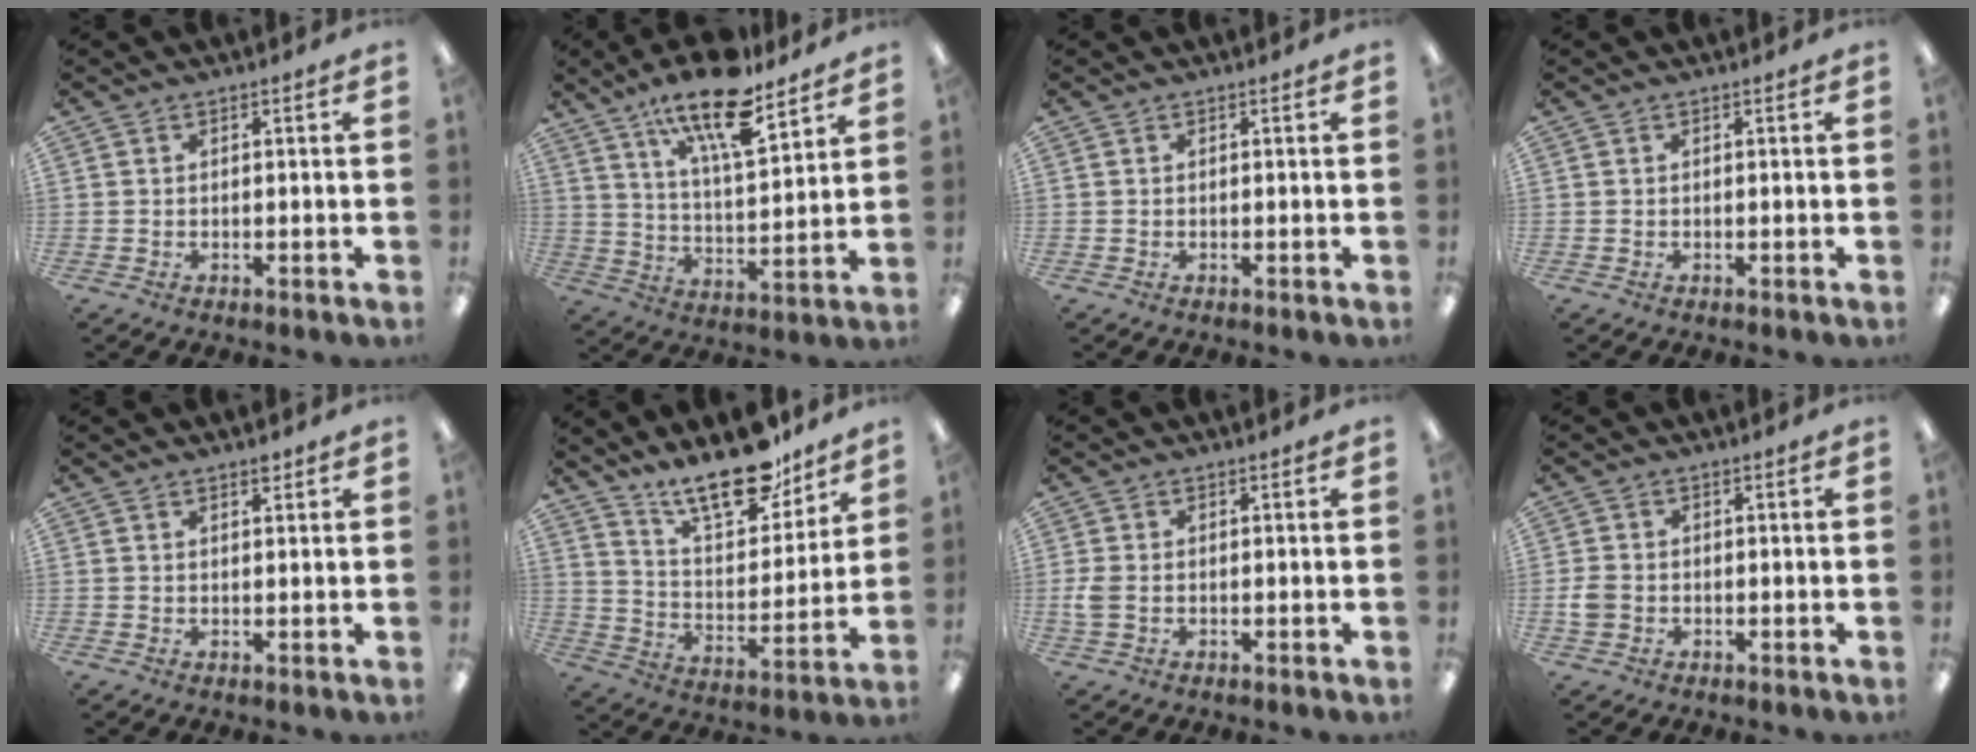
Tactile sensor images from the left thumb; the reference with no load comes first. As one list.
[{"total": 17.3, "force": [12.2, 5.5, 10.9], "torque": [-0.183, -0.064, 0.201]}, {"total": 0.0}, {"total": 0.0}, {"total": 1.5, "force": [1.3, 0.4, 0.6], "torque": [-0.006, -0.005, 0.022]}, {"total": 18.3, "force": [14.6, 6.3, 9.0], "torque": [-0.154, -0.092, 0.253]}, {"total": 3.2, "force": [-0.2, 2.0, 2.5], "torque": [-0.057, 0.001, -0.007]}, {"total": 3.0, "force": [-0.6, 2.4, 1.7], "torque": [-0.027, 0.006, -0.010]}]